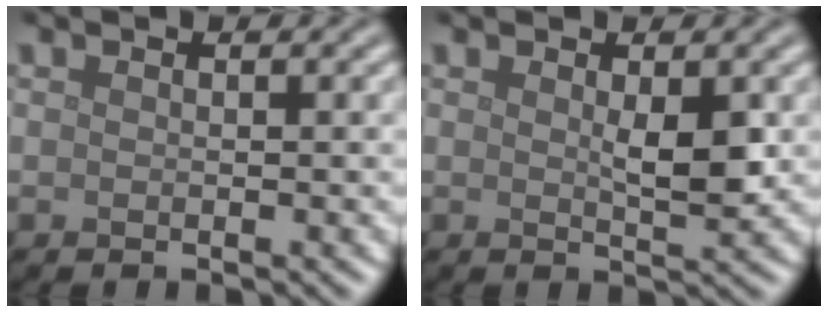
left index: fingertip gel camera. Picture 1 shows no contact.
{"total": 2.2, "force": [0.4, 0.6, 2.1], "torque": [-0.038, -0.004, 0.010]}